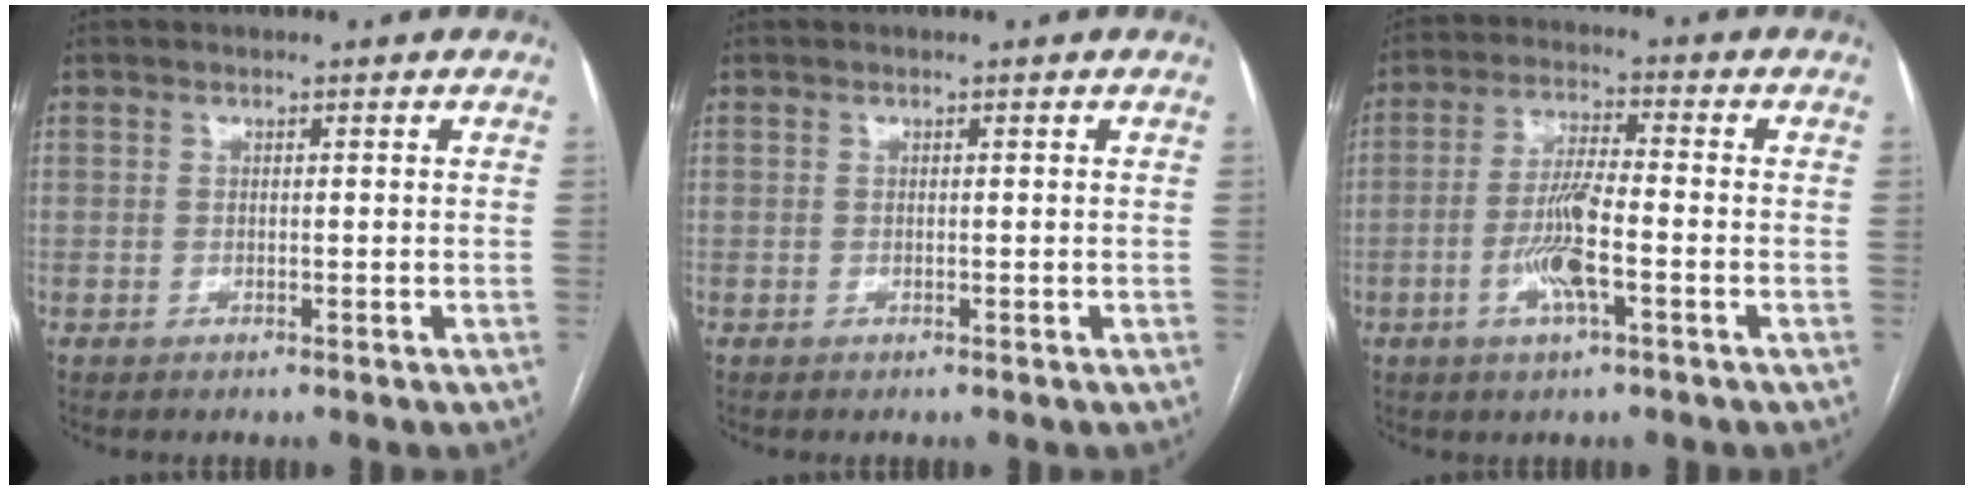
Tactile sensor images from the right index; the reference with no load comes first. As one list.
[{"total": 0.0}, {"total": 7.9, "force": [-2.5, 1.1, 7.5], "torque": [-0.149, 0.000, -0.049]}]